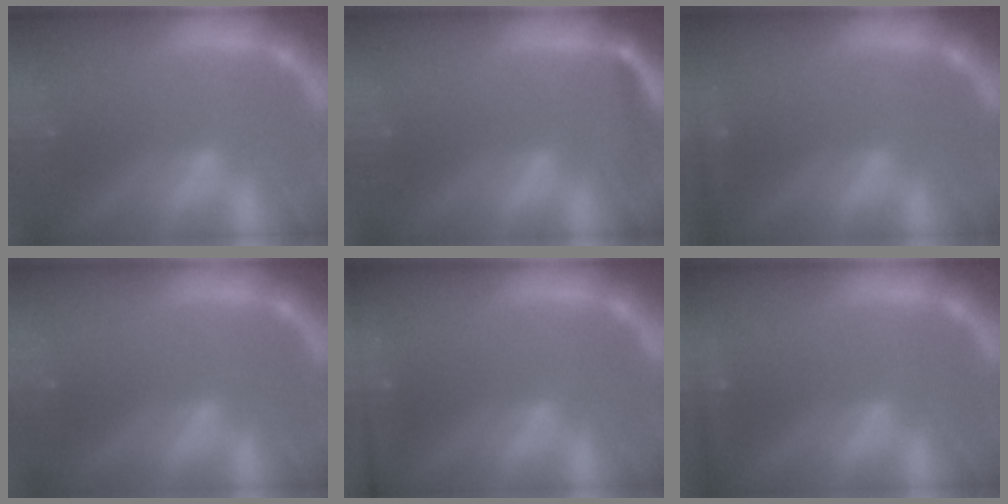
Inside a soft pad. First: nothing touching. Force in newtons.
{"total": 3.0}
{"total": 1.4}
{"total": 0.0}
{"total": 4.5}
{"total": 1.9}